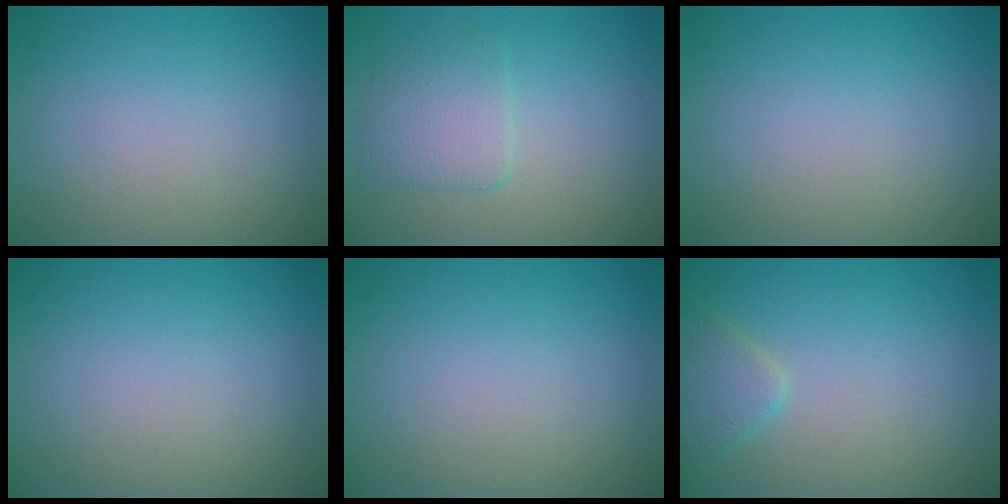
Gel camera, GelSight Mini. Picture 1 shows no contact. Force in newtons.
{"total": 2.5, "press": 2.5, "slide": 0.4}
{"total": 0.0}
{"total": 0.0}
{"total": 0.0}
{"total": 2.3, "press": 2.3, "slide": 0.2}